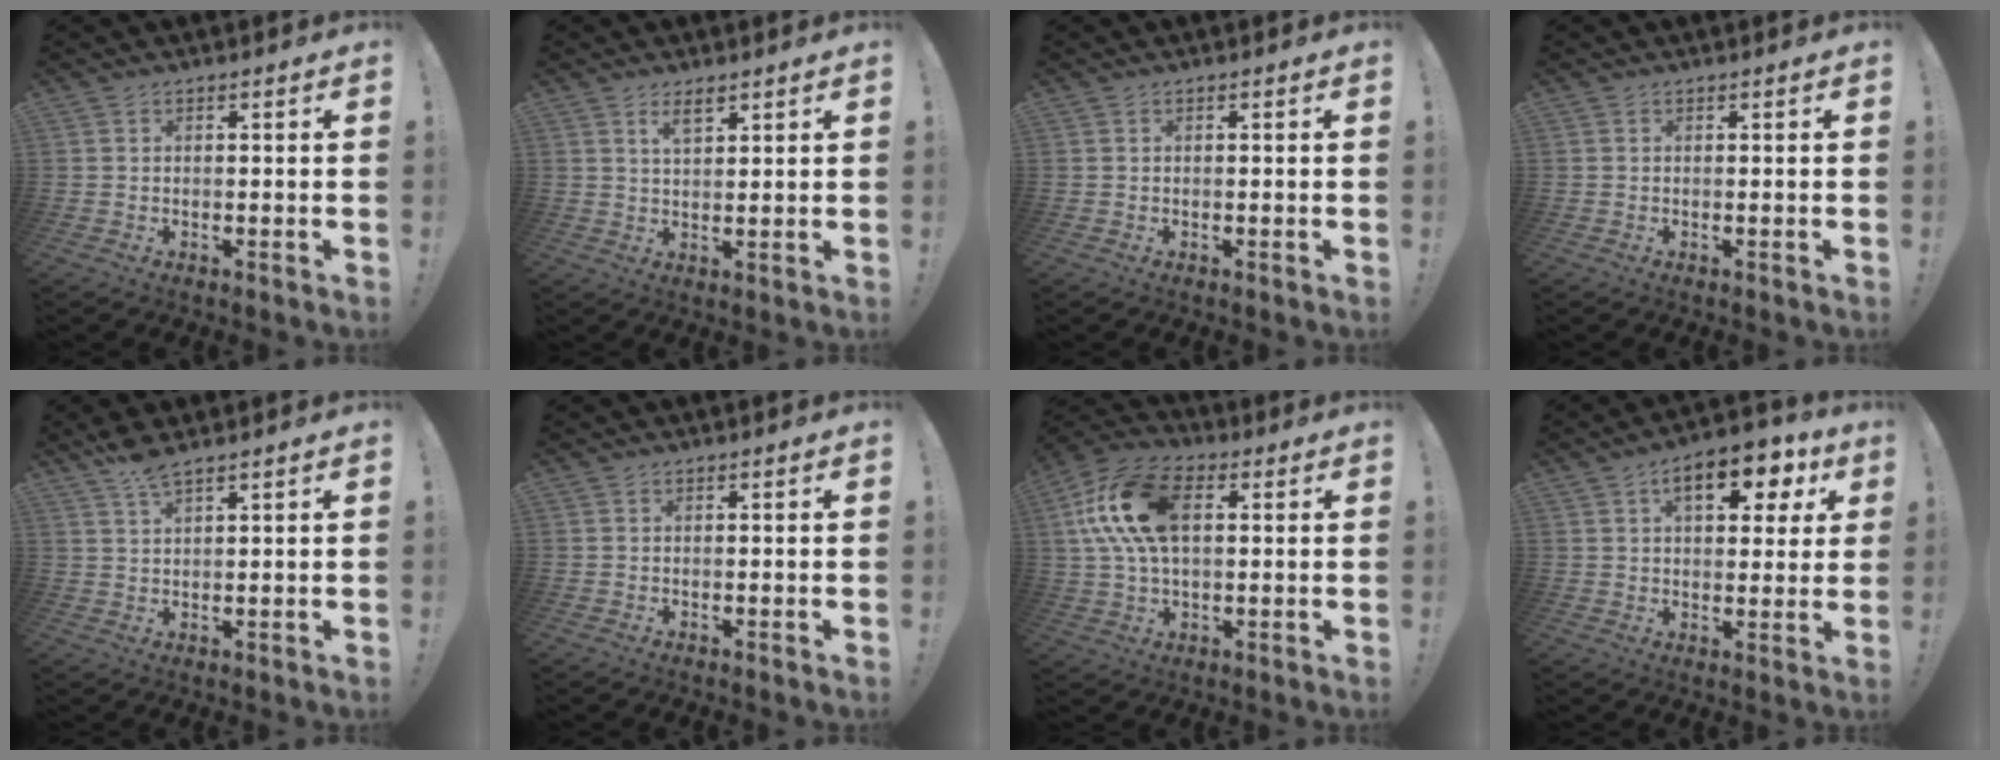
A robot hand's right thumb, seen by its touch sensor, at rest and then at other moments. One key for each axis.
{"total": 4.1, "fx": 3.0, "fy": 1.7, "fz": 2.2, "tx": -0.035, "ty": -0.011, "tz": 0.051}
{"total": 0.0}
{"total": 0.0}
{"total": 4.3, "fx": 3.7, "fy": 0.7, "fz": 2.2, "tx": -0.049, "ty": -0.014, "tz": 0.065}
{"total": 0.0}
{"total": 17.7, "fx": 3.8, "fy": 10.4, "fz": 13.8, "tx": -0.265, "ty": 0.010, "tz": 0.069}
{"total": 12.6, "fx": 5.3, "fy": 6.4, "fz": 9.5, "tx": -0.124, "ty": -0.017, "tz": 0.084}